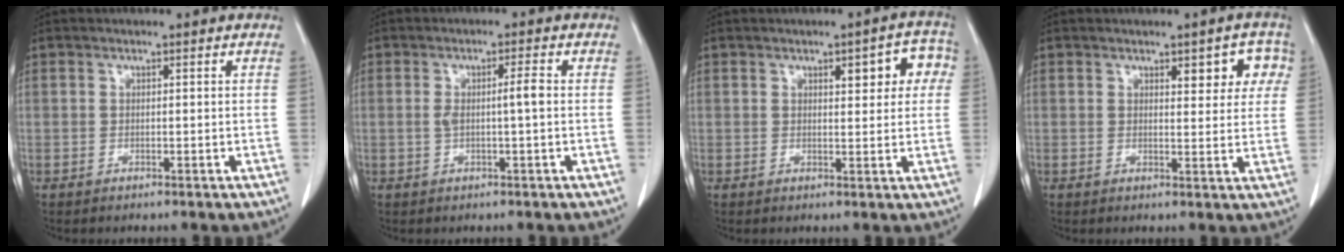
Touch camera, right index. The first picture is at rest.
{"total": 3.2, "force": [0.0, 0.1, 3.2], "torque": [-0.061, 0.006, 0.003]}
{"total": 6.2, "force": [2.1, 2.2, 5.4], "torque": [-0.056, 0.018, 0.021]}
{"total": 5.6, "force": [2.6, 2.3, 4.5], "torque": [-0.040, 0.011, 0.028]}